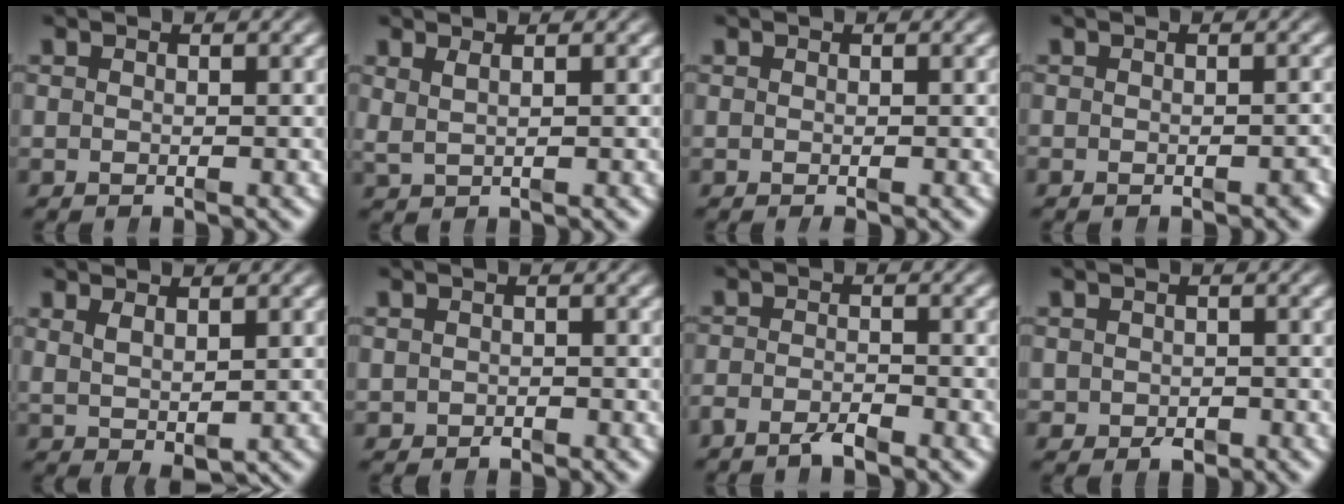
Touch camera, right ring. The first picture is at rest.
{"total": 1.2, "force": [0.9, 0.0, 0.8], "torque": [-0.013, 0.001, 0.024]}
{"total": 0.0}
{"total": 0.8, "force": [-0.7, 0.0, 0.3], "torque": [-0.002, 0.000, -0.010]}
{"total": 2.1, "force": [0.6, 0.5, 2.0], "torque": [-0.027, -0.011, 0.026]}
{"total": 0.7, "force": [-0.3, 0.6, 0.2], "torque": [-0.007, -0.013, 0.006]}
{"total": 2.0, "force": [-1.8, 0.2, 0.9], "torque": [-0.009, -0.003, -0.035]}
{"total": 1.6, "force": [-0.7, 1.3, 0.8], "torque": [-0.014, -0.018, 0.001]}